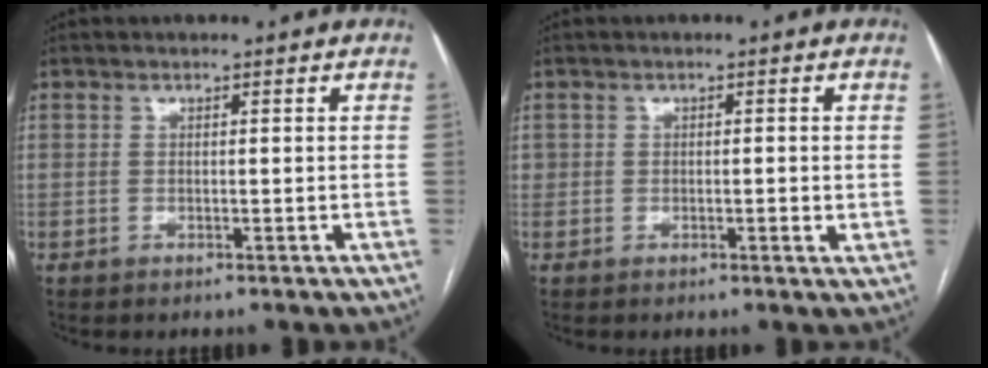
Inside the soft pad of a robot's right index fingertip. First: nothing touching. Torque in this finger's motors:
{"motor_torque": [-0.26, 0.31, 0.04, 0.01]}